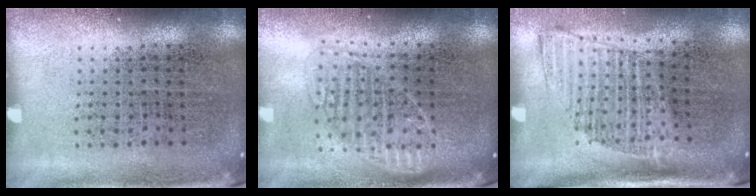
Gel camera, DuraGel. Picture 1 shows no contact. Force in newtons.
{"total": 1.7, "press": 1.5, "slide": 0.8}
{"total": 1.3, "press": 1.1, "slide": 0.7}